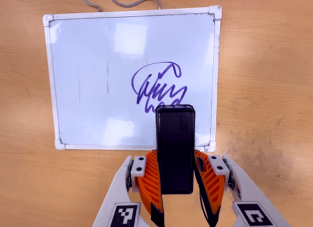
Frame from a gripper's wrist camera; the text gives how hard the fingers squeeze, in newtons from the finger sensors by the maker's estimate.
{"total": 4.3, "left": 2.8, "right": 5.8}